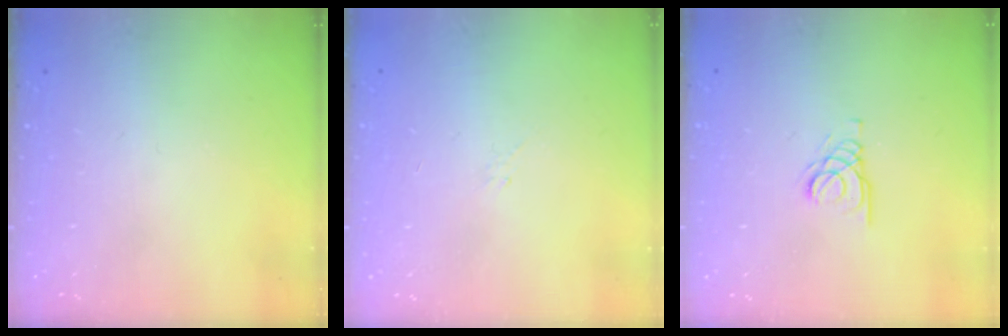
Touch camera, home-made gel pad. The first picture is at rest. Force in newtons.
{"total": 3.3, "press": 3.2, "slide": 0.6}
{"total": 1.6, "press": 1.6, "slide": 0.2}